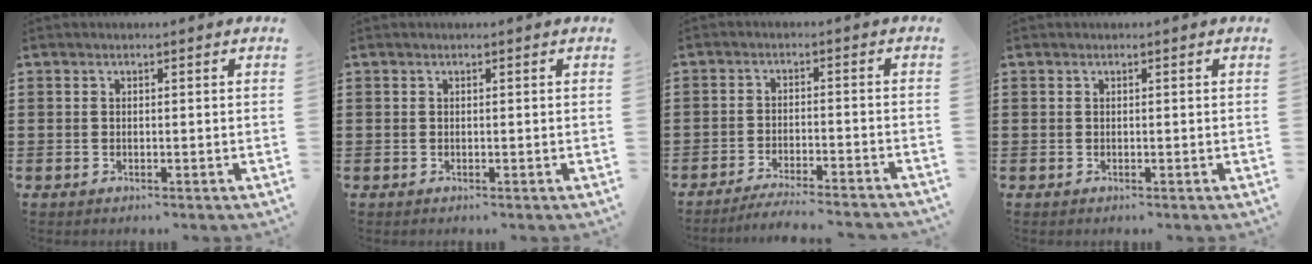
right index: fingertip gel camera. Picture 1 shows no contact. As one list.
[{"total": 0.0}, {"total": 3.9, "force": [-3.8, -0.3, 1.0], "torque": [-0.019, -0.004, -0.076]}, {"total": 0.0}]